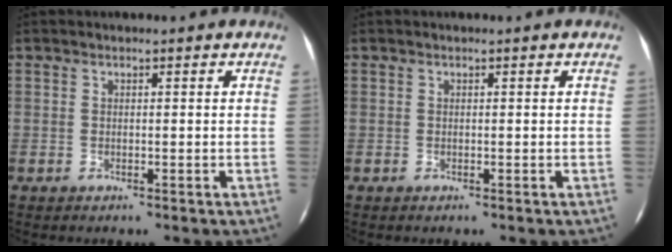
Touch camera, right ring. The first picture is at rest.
{"total": 0.0}